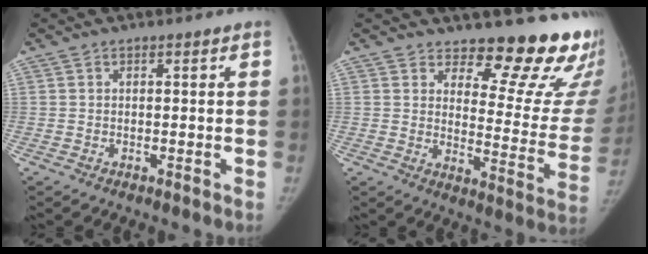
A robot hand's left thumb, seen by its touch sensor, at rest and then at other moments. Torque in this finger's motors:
{"motor_torque": [0.15, -0.04, 0.68, -0.61, 0.04]}